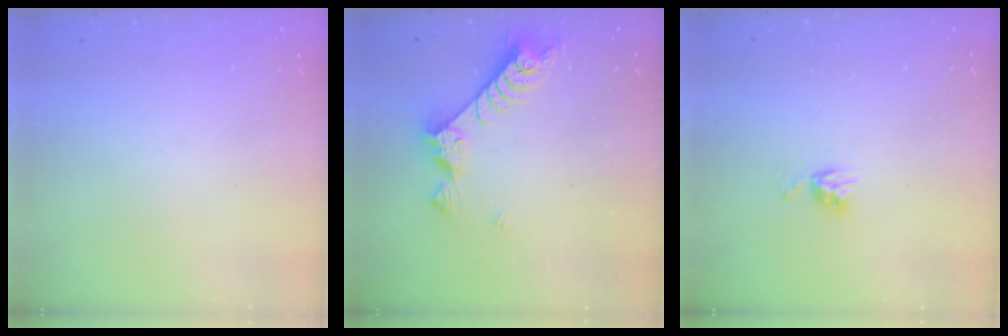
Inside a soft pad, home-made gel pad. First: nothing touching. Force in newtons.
{"total": 8.4, "press": 8.3, "slide": 0.8}
{"total": 6.1, "press": 6.1, "slide": 0.6}